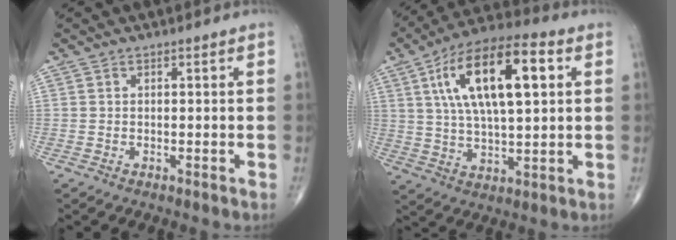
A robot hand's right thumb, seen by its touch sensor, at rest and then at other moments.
{"total": 19.2, "force": [5.6, 7.4, 16.8], "torque": [-0.289, 0.012, 0.090]}